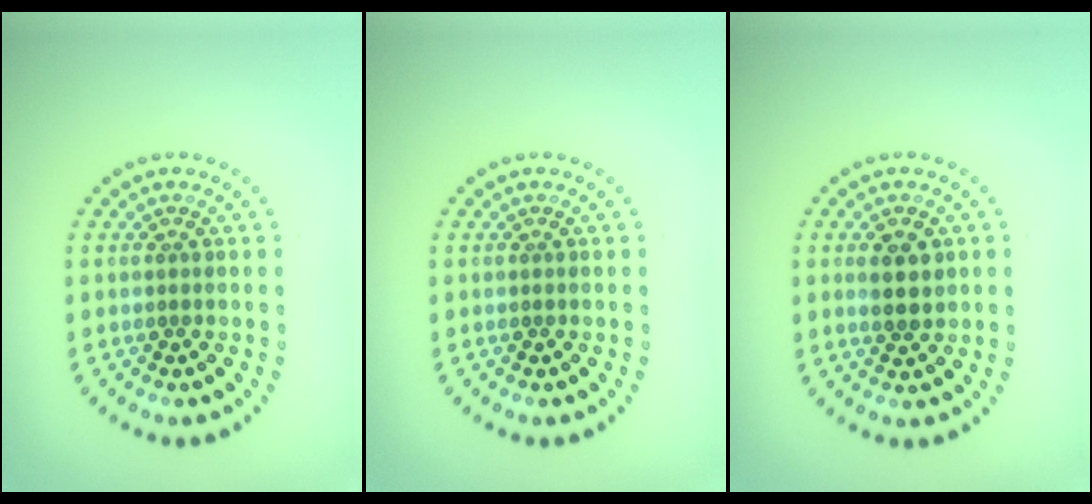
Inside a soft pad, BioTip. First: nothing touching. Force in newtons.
{"total": 0.0}
{"total": 2.5, "press": 2.5, "slide": 0.6}